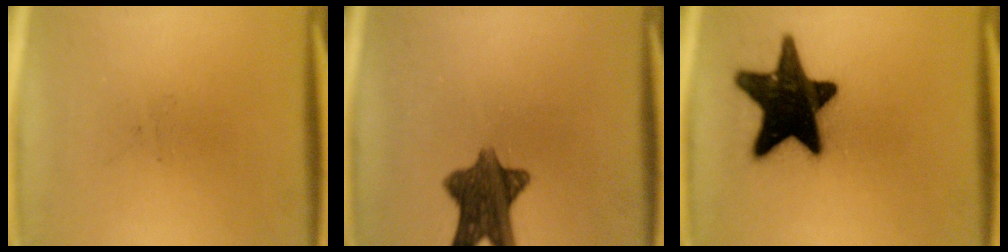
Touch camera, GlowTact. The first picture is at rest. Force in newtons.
{"total": 9.9}
{"total": 19.0}